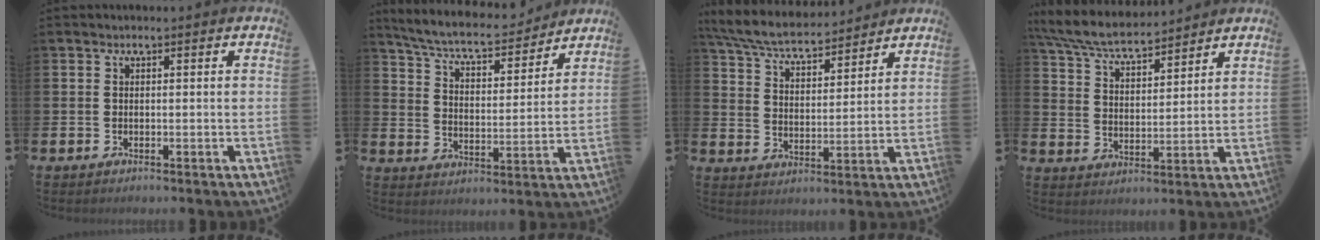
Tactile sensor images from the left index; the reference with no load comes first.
{"total": 7.4, "force": [6.9, 1.2, 2.3], "torque": [-0.078, -0.048, 0.118]}
{"total": 6.7, "force": [6.3, 1.0, 1.9], "torque": [-0.069, -0.036, 0.111]}
{"total": 6.9, "force": [6.5, 0.9, 2.1], "torque": [-0.072, -0.035, 0.116]}